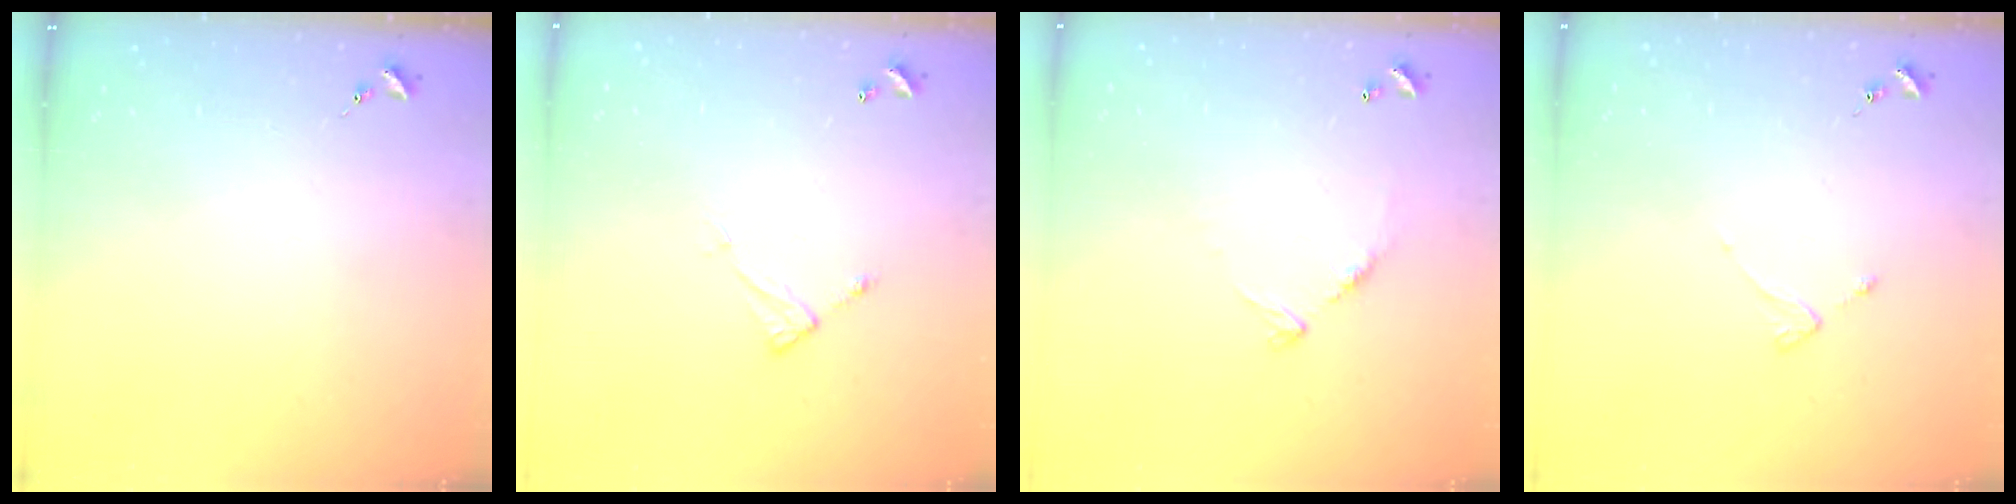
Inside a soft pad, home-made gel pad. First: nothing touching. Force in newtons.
{"total": 5.8, "press": 5.8, "slide": 0.2}
{"total": 8.8, "press": 8.8, "slide": 0.7}
{"total": 2.2, "press": 2.1, "slide": 0.4}